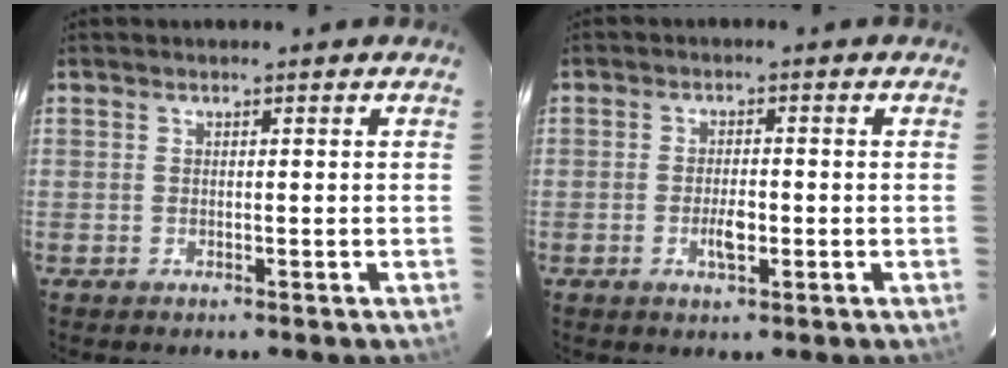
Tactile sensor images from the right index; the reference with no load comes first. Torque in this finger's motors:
{"motor_torque": [0.03, -0.09, 0.04, 0.04]}